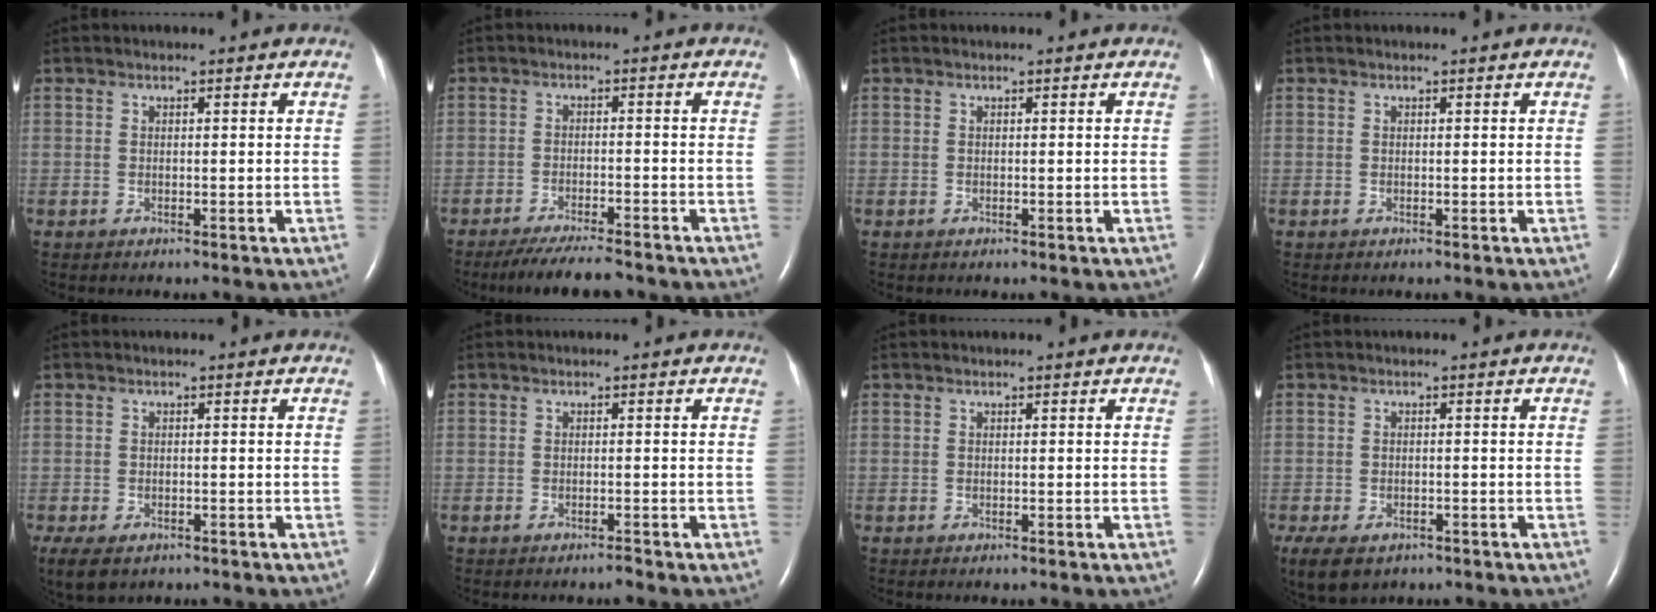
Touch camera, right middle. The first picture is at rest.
{"total": 8.1, "force": [-7.2, 0.7, 3.5], "torque": [-0.054, -0.019, -0.116]}
{"total": 0.0}
{"total": 0.0}
{"total": 7.5, "force": [-4.5, 4.5, 3.8], "torque": [-0.090, -0.011, -0.067]}
{"total": 0.8, "force": [-0.7, -0.1, 0.3], "torque": [-0.005, -0.001, -0.011]}
{"total": 0.0}
{"total": 10.0, "force": [-6.1, 6.2, 5.0], "torque": [-0.122, -0.012, -0.086]}